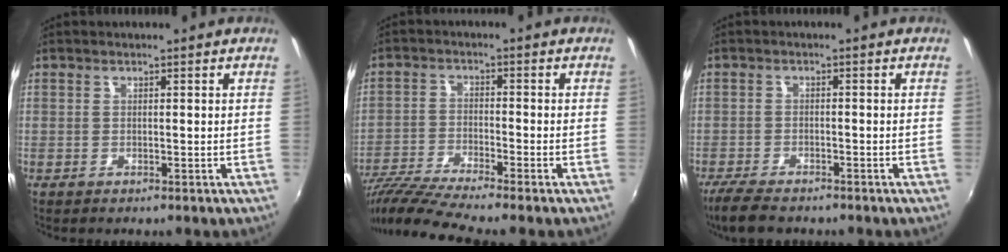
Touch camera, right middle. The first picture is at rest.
{"total": 11.0, "force": [-9.5, -0.5, 5.5], "torque": [-0.126, -0.031, -0.180]}
{"total": 6.5, "force": [-5.4, 1.7, 3.1], "torque": [-0.085, -0.024, -0.101]}